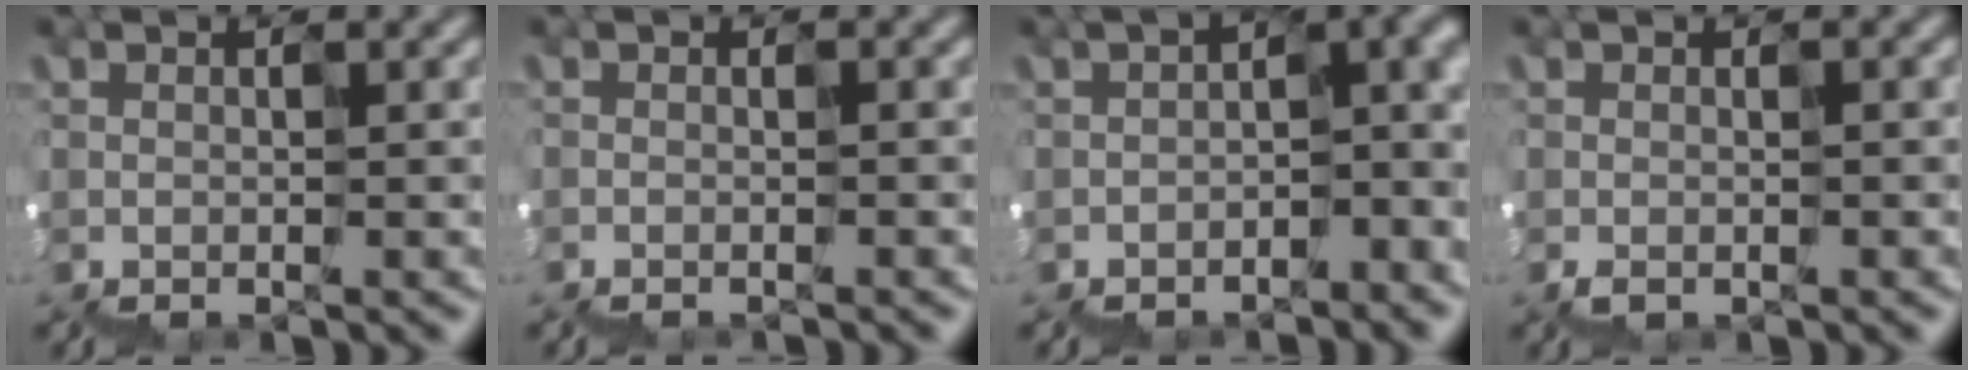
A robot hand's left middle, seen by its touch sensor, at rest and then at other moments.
{"total": 1.1, "force": [-1.1, 0.1, 0.1], "torque": [0.009, -0.008, -0.008]}
{"total": 7.0, "force": [-2.8, 3.0, 5.7], "torque": [-0.080, -0.005, -0.036]}
{"total": 0.5, "force": [-0.4, -0.2, -0.3], "torque": [-0.006, -0.008, -0.003]}